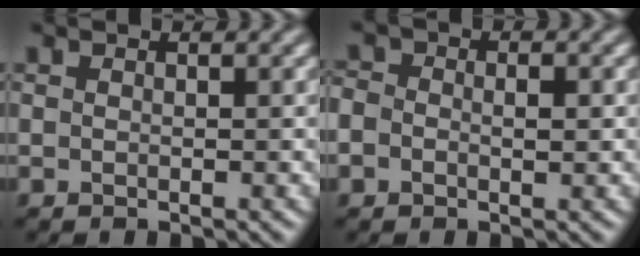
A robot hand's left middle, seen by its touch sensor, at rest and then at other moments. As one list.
[{"total": 3.1, "force": [0.0, 2.2, 2.1], "torque": [-0.010, 0.006, -0.020]}]